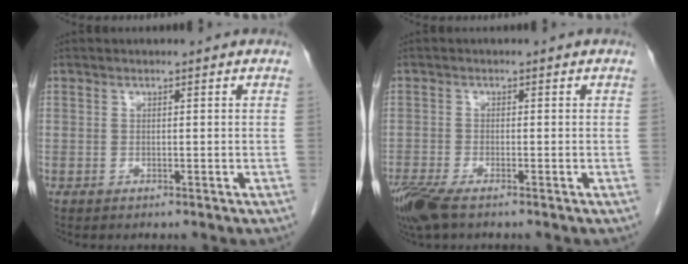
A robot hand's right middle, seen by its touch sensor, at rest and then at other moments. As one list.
[{"total": 5.5, "force": [-4.0, 1.3, 3.6], "torque": [-0.076, -0.016, -0.072]}]